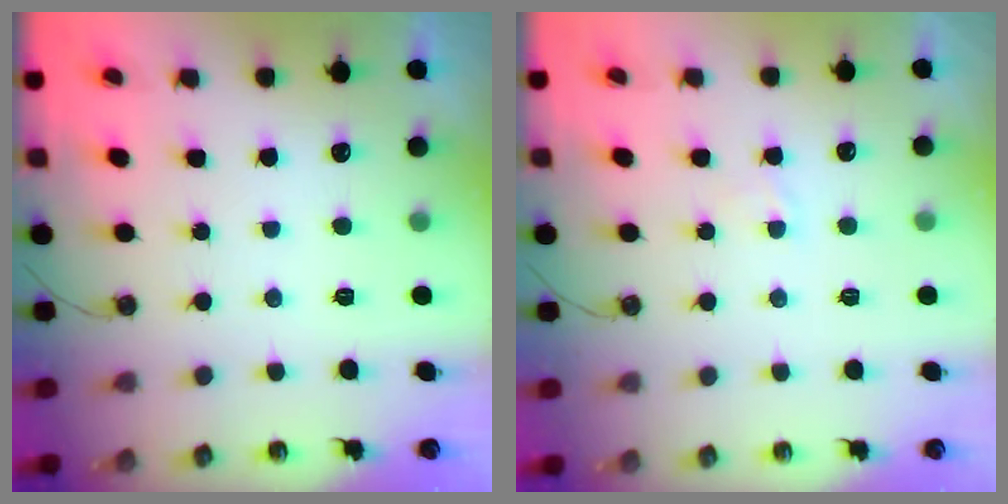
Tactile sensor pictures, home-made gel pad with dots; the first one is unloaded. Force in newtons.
{"total": 2.9, "press": 2.9, "slide": 0.4}